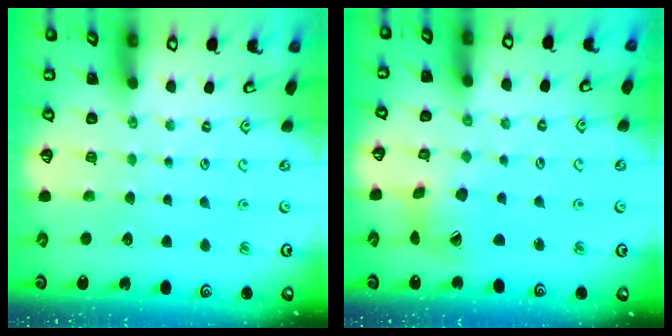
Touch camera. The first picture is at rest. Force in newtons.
{"total": 10.1, "press": 10.0, "slide": 1.2}